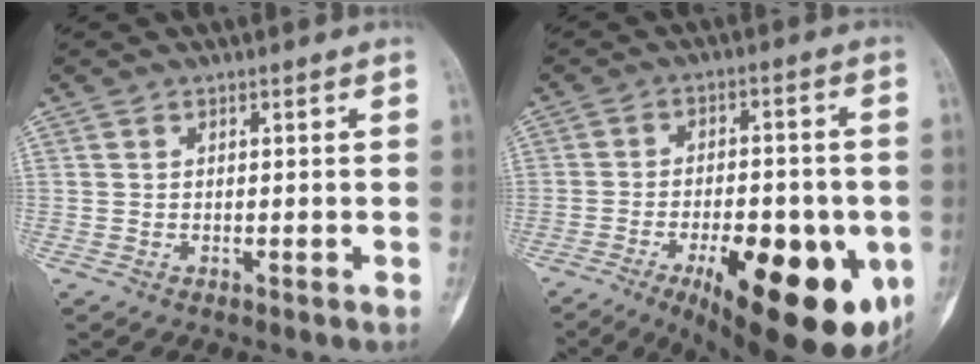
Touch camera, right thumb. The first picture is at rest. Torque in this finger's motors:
{"motor_torque": [0.25, 1.20, 2.07, -0.70, 0.02]}